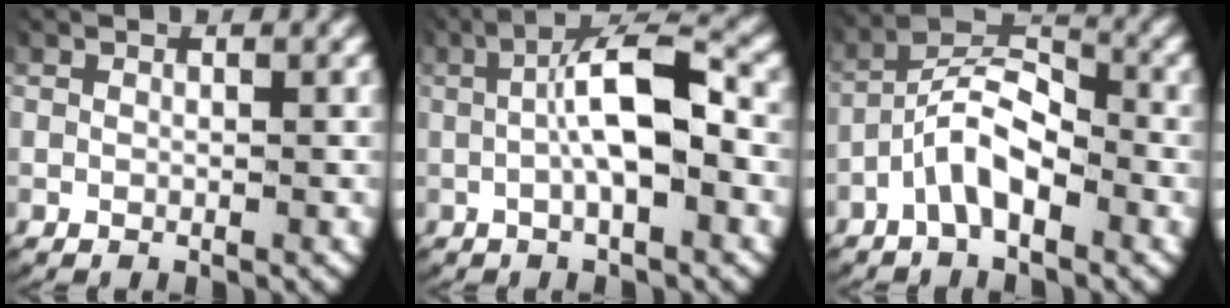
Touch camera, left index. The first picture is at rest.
{"total": 5.9, "force": [0.0, 1.8, 5.6], "torque": [-0.092, 0.011, -0.002]}
{"total": 6.4, "force": [-1.7, 4.5, 4.2], "torque": [-0.069, -0.005, -0.041]}